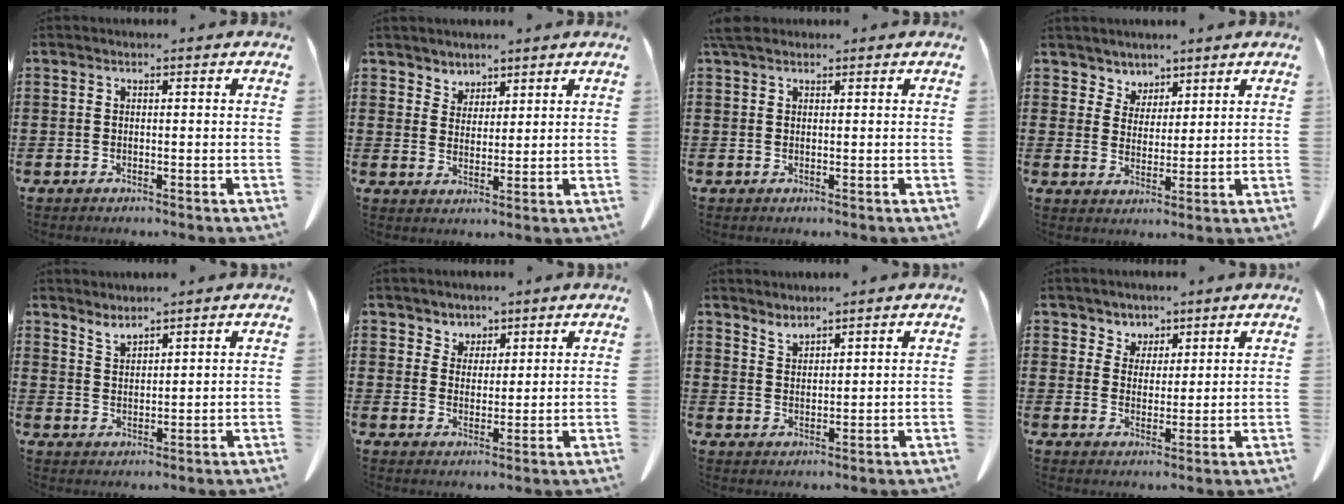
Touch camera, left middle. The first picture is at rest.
{"total": 3.4, "force": [2.9, 1.7, -0.2], "torque": [-0.010, -0.003, 0.056]}
{"total": 2.4, "force": [1.8, 1.1, 1.2], "torque": [-0.032, 0.006, 0.035]}
{"total": 4.2, "force": [3.4, 2.4, -0.4], "torque": [-0.015, -0.007, 0.065]}
{"total": 2.6, "force": [2.6, 0.0, 0.2], "torque": [-0.011, -0.010, 0.050]}
{"total": 3.7, "force": [2.9, 2.3, -0.3], "torque": [-0.013, -0.001, 0.056]}
{"total": 2.5, "force": [2.5, 0.1, 0.0], "torque": [-0.005, -0.008, 0.049]}
{"total": 4.1, "force": [3.2, 2.6, -0.2], "torque": [-0.016, -0.001, 0.060]}